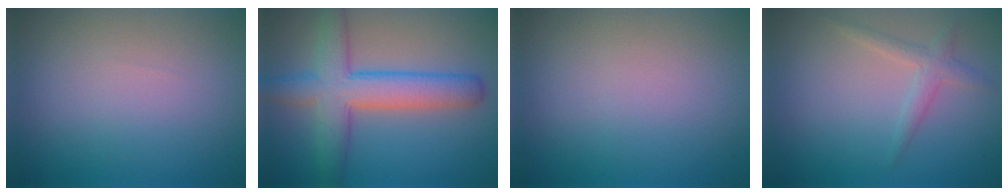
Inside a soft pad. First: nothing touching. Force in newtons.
{"total": 6.8, "press": 6.8, "slide": 0.5}
{"total": 0.0}
{"total": 1.8, "press": 1.8, "slide": 0.1}